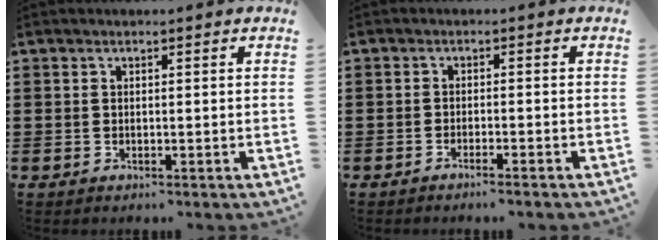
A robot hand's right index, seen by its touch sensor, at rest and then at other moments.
{"total": 1.4, "force": [-1.3, -0.2, 0.5], "torque": [-0.009, 0.001, -0.026]}